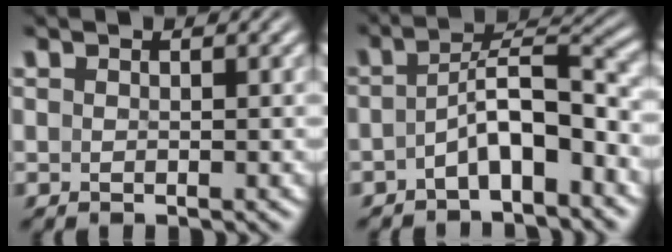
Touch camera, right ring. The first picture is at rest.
{"total": 4.8, "force": [-2.7, 1.9, 3.4], "torque": [-0.055, -0.010, -0.041]}